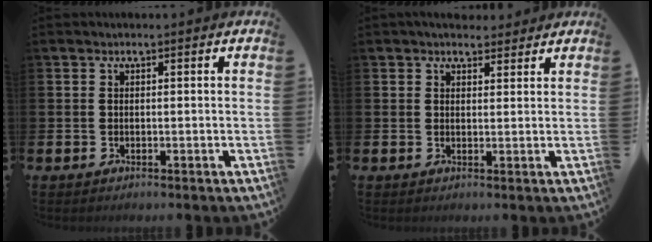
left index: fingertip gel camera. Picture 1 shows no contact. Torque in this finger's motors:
{"motor_torque": [1.03, -1.10, 0.01, 0.07]}